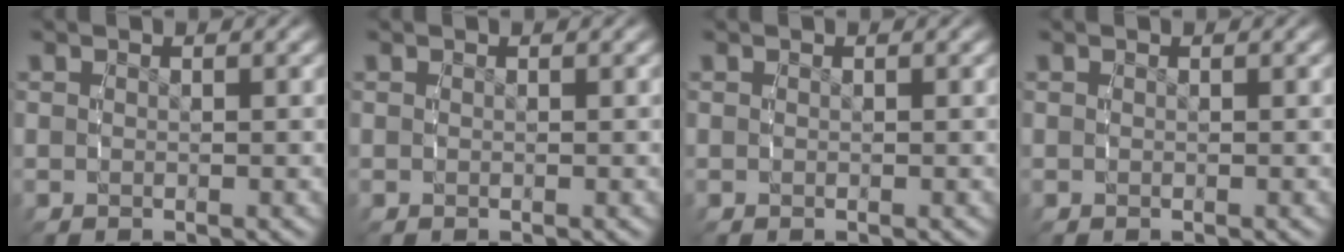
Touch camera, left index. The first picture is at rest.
{"total": 0.0}
{"total": 0.0}
{"total": 0.0}